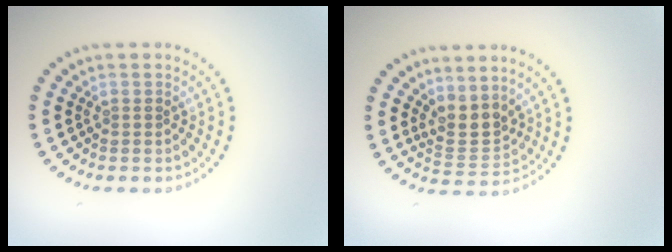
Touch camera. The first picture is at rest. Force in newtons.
{"total": 2.9, "press": 2.4, "slide": 1.6}